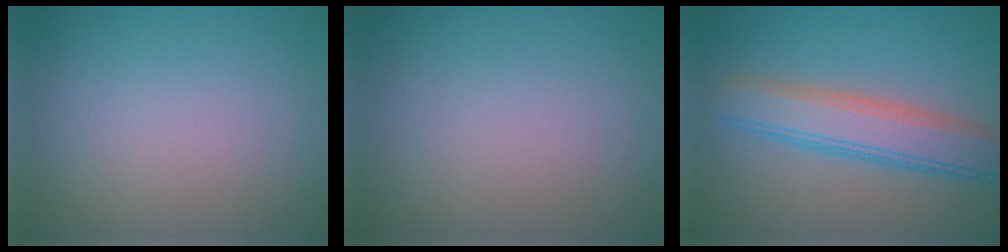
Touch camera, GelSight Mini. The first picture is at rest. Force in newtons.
{"total": 0.0}
{"total": 5.6, "press": 5.6, "slide": 0.2}